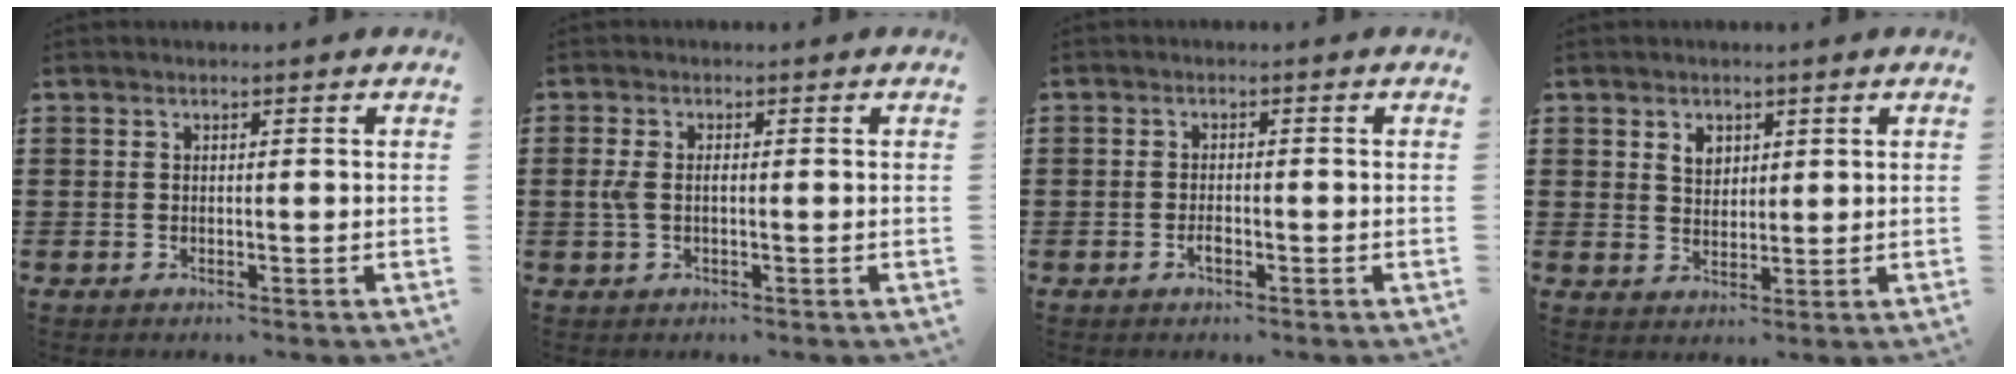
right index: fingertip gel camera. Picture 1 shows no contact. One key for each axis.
{"total": 2.1, "fx": -0.2, "fy": 1.0, "fz": 1.8, "tx": -0.050, "ty": -0.003, "tz": -0.009}
{"total": 1.7, "fx": -0.9, "fy": 0.7, "fz": 1.3, "tx": -0.027, "ty": -0.001, "tz": -0.016}
{"total": 2.8, "fx": 1.5, "fy": 2.0, "fz": 1.3, "tx": -0.031, "ty": 0.008, "tz": 0.028}